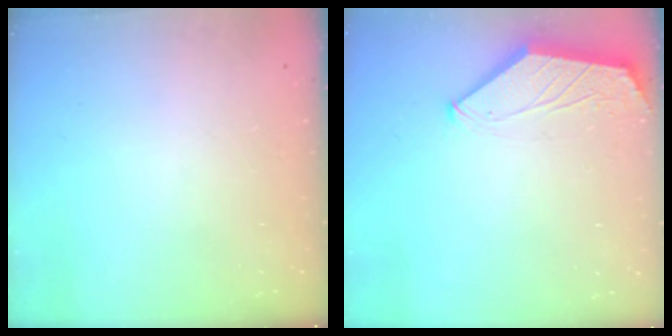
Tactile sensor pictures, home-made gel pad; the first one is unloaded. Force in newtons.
{"total": 1.6, "press": 1.6, "slide": 0.3}